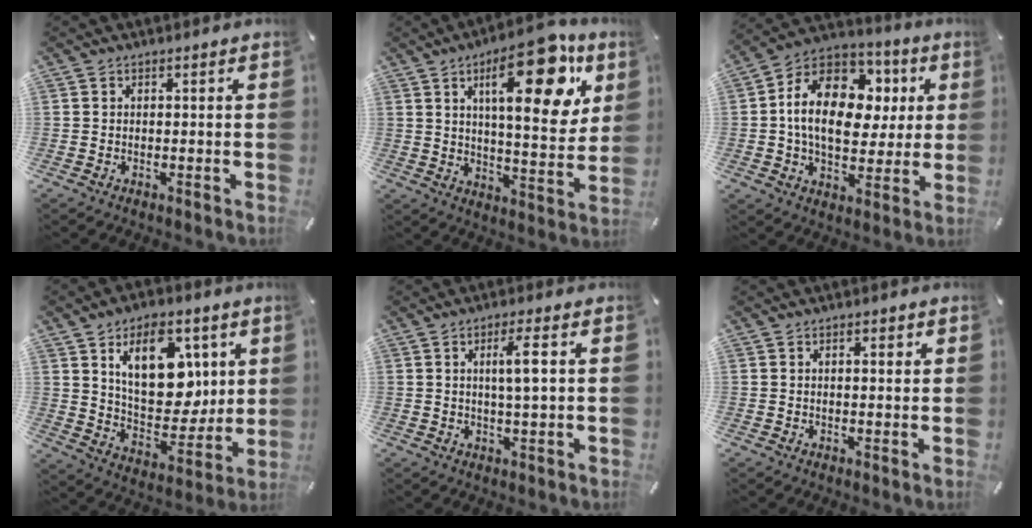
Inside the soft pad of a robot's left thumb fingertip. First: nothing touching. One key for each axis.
{"total": 21.7, "fx": 10.0, "fy": 8.0, "fz": 17.4, "tx": -0.246, "ty": -0.042, "tz": 0.148}
{"total": 17.8, "fx": 2.4, "fy": 12.8, "fz": 12.2, "tx": -0.223, "ty": -0.003, "tz": 0.042}
{"total": 17.4, "fx": 7.4, "fy": 10.9, "fz": 11.3, "tx": -0.164, "ty": -0.029, "tz": 0.133}
{"total": 5.8, "fx": 1.0, "fy": 0.7, "fz": 5.7, "tx": -0.110, "ty": 0.000, "tz": 0.013}
{"total": 1.4, "fx": 0.5, "fy": 0.6, "fz": 1.1, "tx": -0.023, "ty": 0.004, "tz": 0.008}